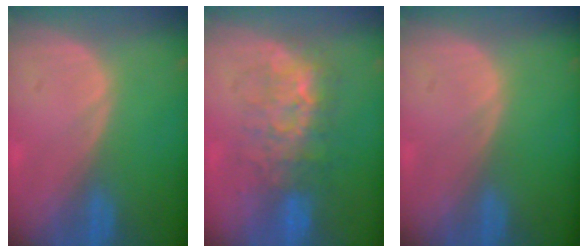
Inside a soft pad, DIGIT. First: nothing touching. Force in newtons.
{"total": 8.1, "press": 7.8, "slide": 1.9}
{"total": 0.0}